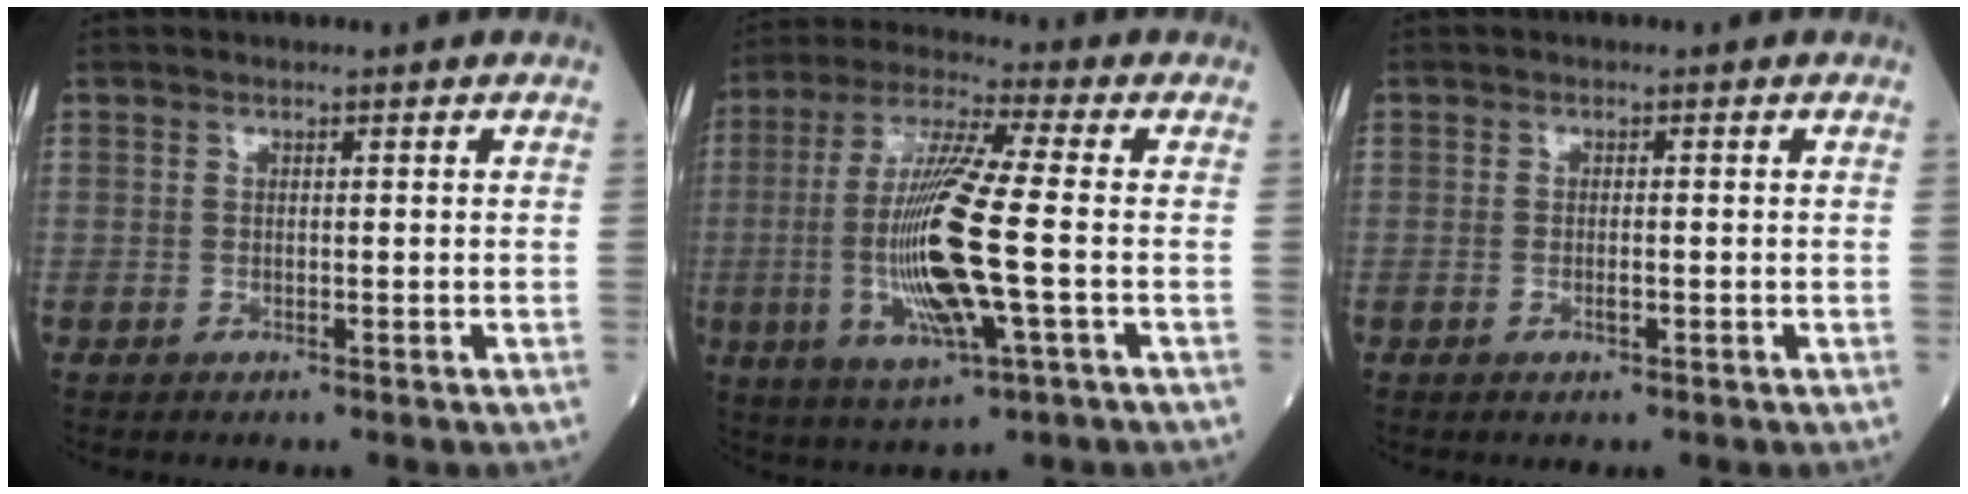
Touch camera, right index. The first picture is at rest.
{"total": 15.4, "force": [-2.3, 1.2, 15.2], "torque": [-0.315, -0.009, -0.043]}
{"total": 1.0, "force": [-0.4, 0.2, 0.9], "torque": [-0.021, -0.001, -0.004]}